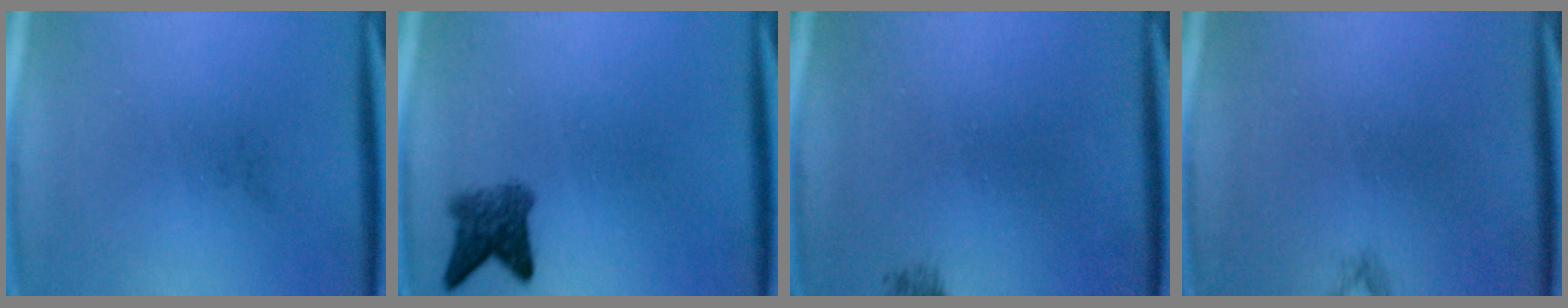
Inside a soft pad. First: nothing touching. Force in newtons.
{"total": 3.7}
{"total": 0.7}
{"total": 0.6}